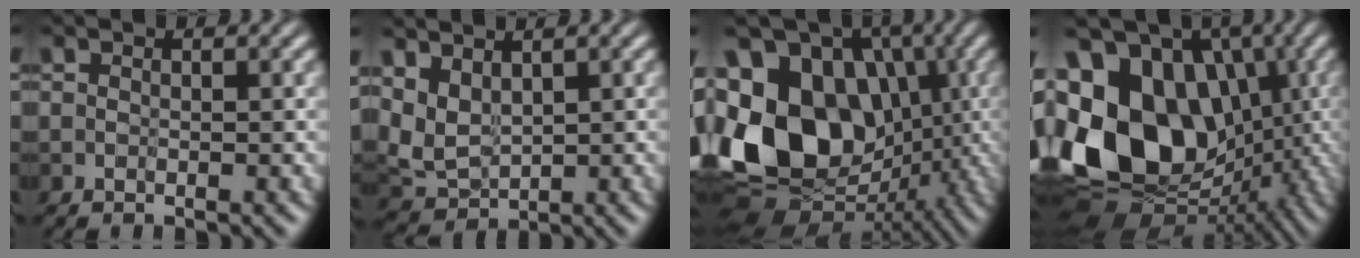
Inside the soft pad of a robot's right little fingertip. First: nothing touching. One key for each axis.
{"total": 2.1, "fx": 0.8, "fy": 1.2, "fz": 1.5, "tx": -0.061, "ty": -0.016, "tz": 0.031}
{"total": 14.7, "fx": 0.5, "fy": 11.1, "fz": 9.6, "tx": -0.221, "ty": -0.007, "tz": 0.023}
{"total": 16.9, "fx": 0.3, "fy": 12.8, "fz": 11.1, "tx": -0.237, "ty": 0.000, "tz": 0.021}